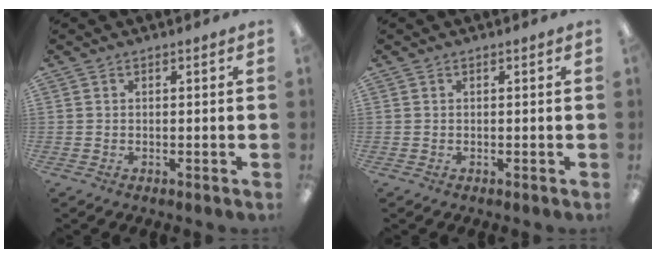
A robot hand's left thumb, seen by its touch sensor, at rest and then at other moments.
{"total": 0.0}